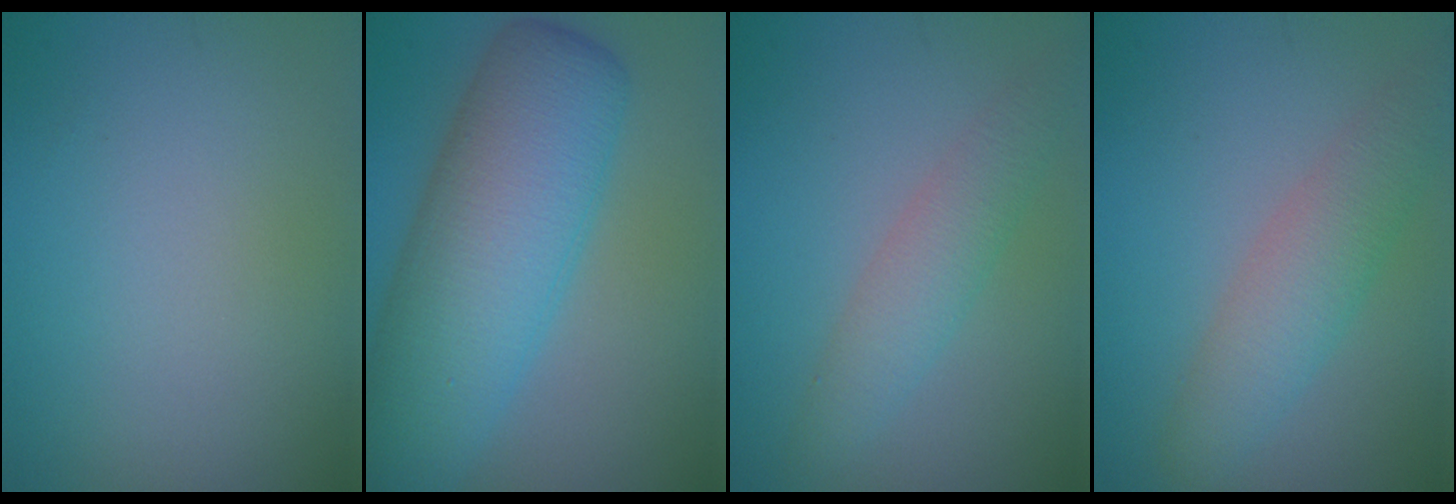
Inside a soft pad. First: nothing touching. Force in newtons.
{"total": 10.0, "press": 10.0, "slide": 0.2}
{"total": 2.9, "press": 2.9, "slide": 0.1}
{"total": 4.0, "press": 4.0, "slide": 0.1}